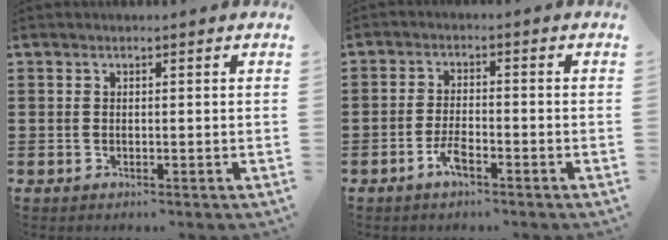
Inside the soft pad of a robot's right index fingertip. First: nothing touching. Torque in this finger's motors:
{"motor_torque": [1.83, 0.31, 0.40, 0.05]}